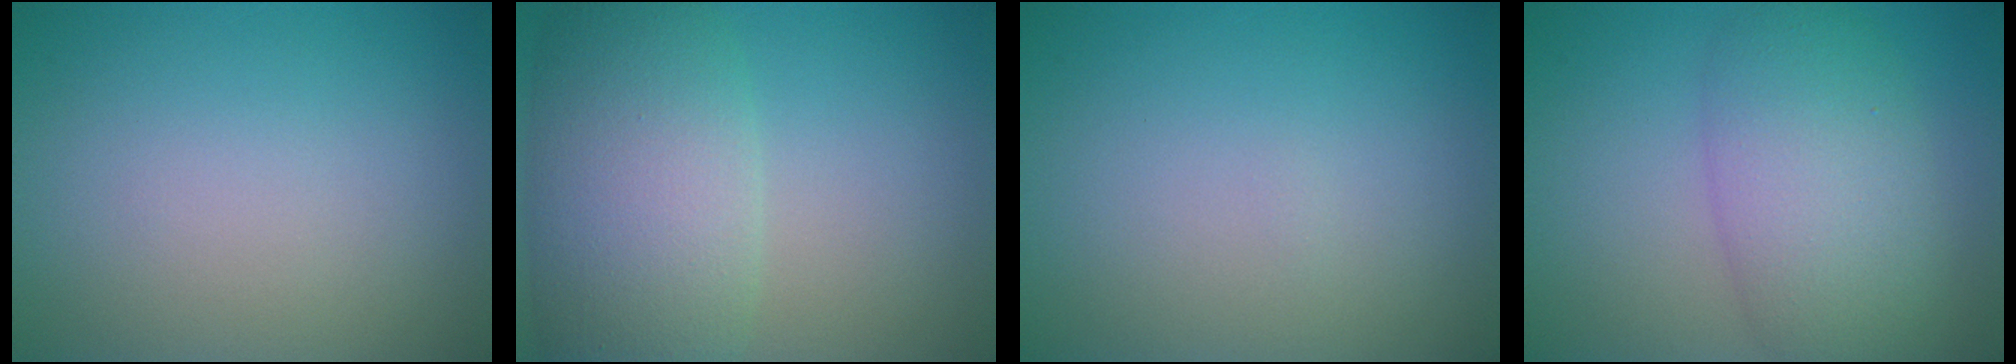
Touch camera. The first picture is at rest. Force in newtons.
{"total": 8.3, "press": 8.2, "slide": 0.4}
{"total": 0.0}
{"total": 6.8, "press": 6.8, "slide": 0.2}